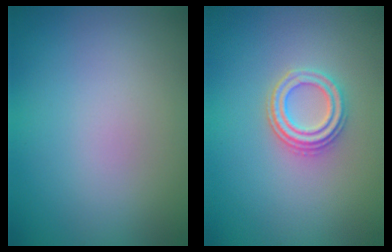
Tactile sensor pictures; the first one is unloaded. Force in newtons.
{"total": 2.7, "press": 2.6, "slide": 1.0}